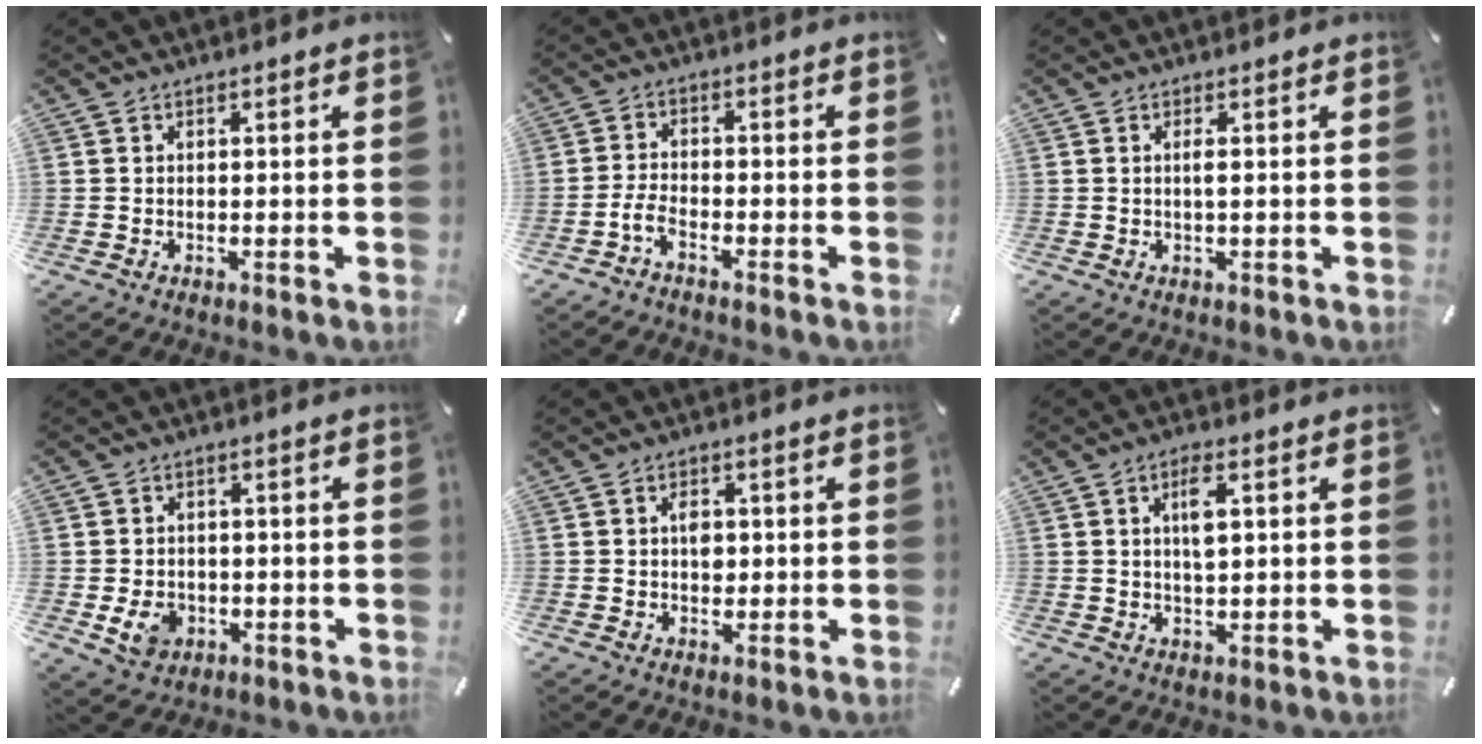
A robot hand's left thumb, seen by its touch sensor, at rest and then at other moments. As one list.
[{"total": 3.7, "force": [-2.4, 1.5, 2.3], "torque": [-0.059, 0.004, -0.049]}, {"total": 1.4, "force": [0.1, 0.1, 1.4], "torque": [-0.030, -0.004, 0.001]}, {"total": 6.0, "force": [-1.5, 5.1, 2.9], "torque": [-0.053, -0.001, -0.029]}, {"total": 3.3, "force": [0.1, 2.4, 2.2], "torque": [-0.021, -0.004, -0.005]}, {"total": 5.3, "force": [1.3, 1.9, 4.7], "torque": [-0.090, 0.006, 0.017]}]